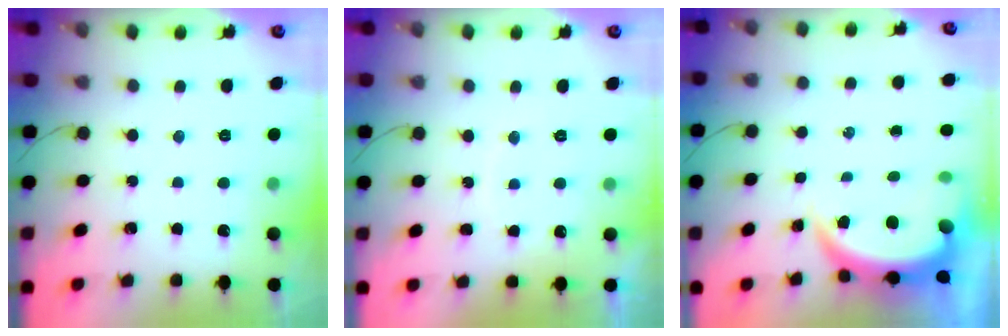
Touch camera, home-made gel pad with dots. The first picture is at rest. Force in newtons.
{"total": 6.0, "press": 6.0, "slide": 0.2}
{"total": 5.8, "press": 5.7, "slide": 0.8}